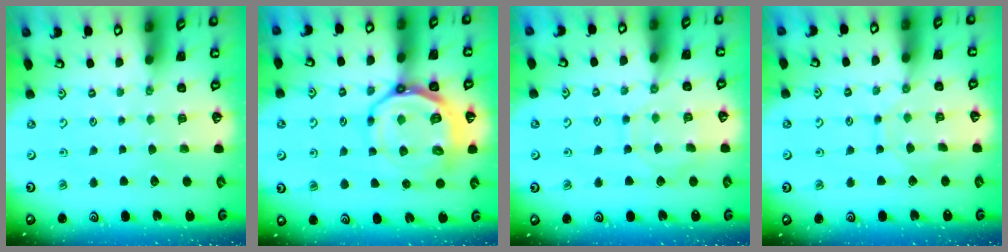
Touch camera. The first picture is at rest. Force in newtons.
{"total": 14.9, "press": 14.5, "slide": 3.3}
{"total": 9.0, "press": 9.0, "slide": 1.0}
{"total": 8.0, "press": 8.0, "slide": 0.6}